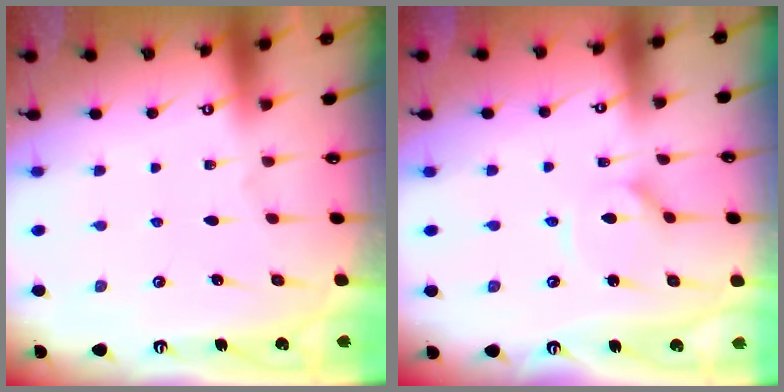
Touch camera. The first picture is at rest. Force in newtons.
{"total": 3.0, "press": 2.9, "slide": 0.4}